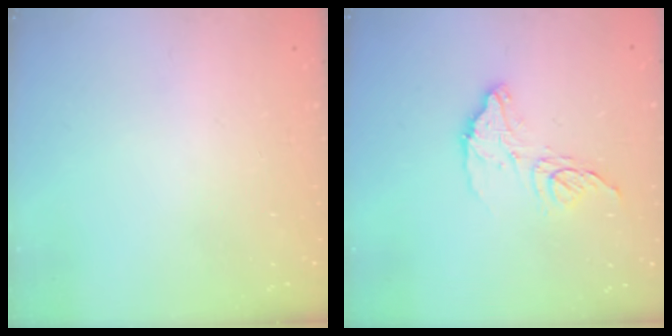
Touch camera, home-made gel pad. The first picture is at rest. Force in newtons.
{"total": 11.4, "press": 11.4, "slide": 0.9}